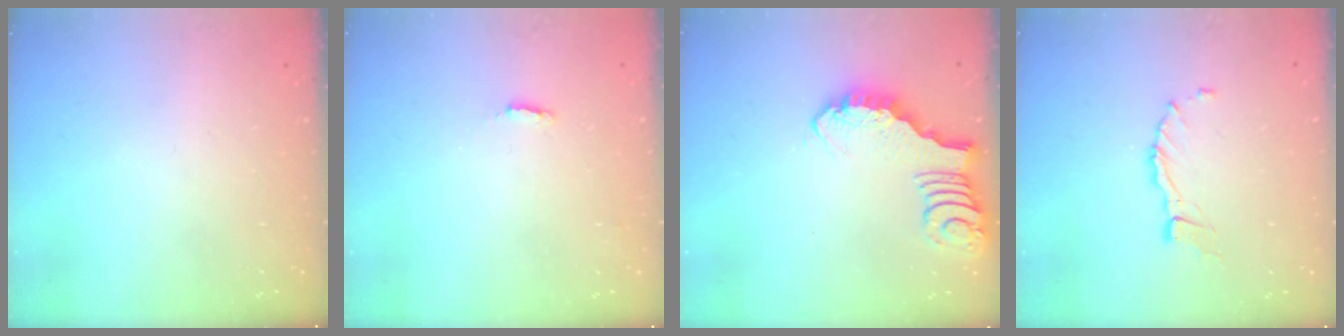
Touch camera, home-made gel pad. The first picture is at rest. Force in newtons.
{"total": 2.3, "press": 2.2, "slide": 0.5}
{"total": 2.9, "press": 2.9, "slide": 0.3}
{"total": 6.2, "press": 6.2, "slide": 0.1}